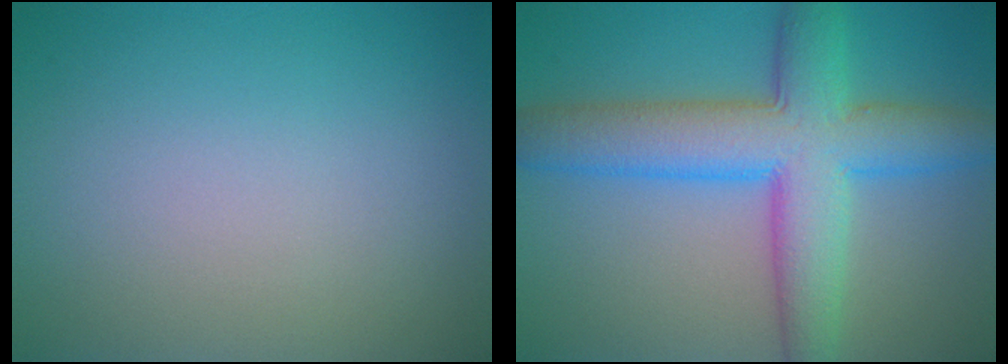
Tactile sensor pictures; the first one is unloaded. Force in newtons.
{"total": 8.9, "press": 8.9, "slide": 0.1}